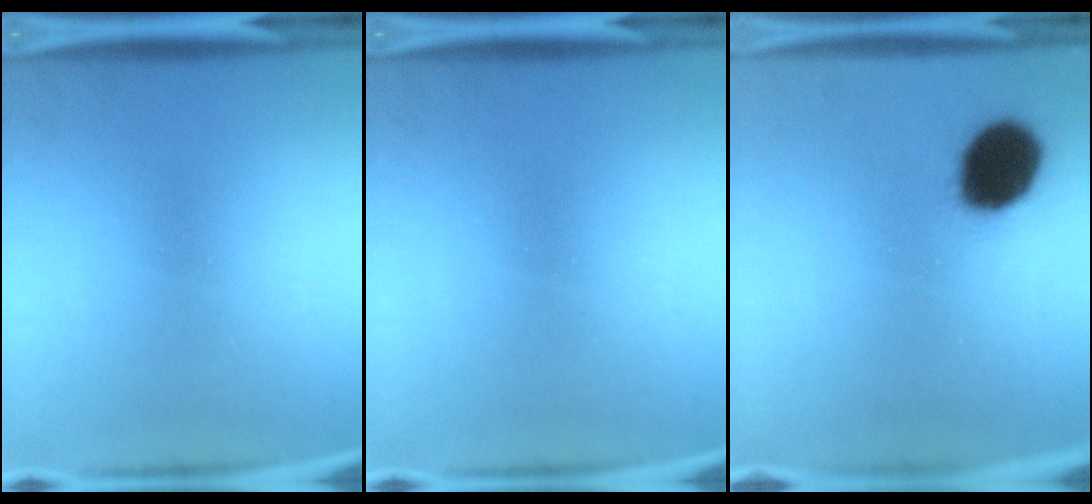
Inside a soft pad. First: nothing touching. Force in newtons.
{"total": 0.0}
{"total": 16.4}